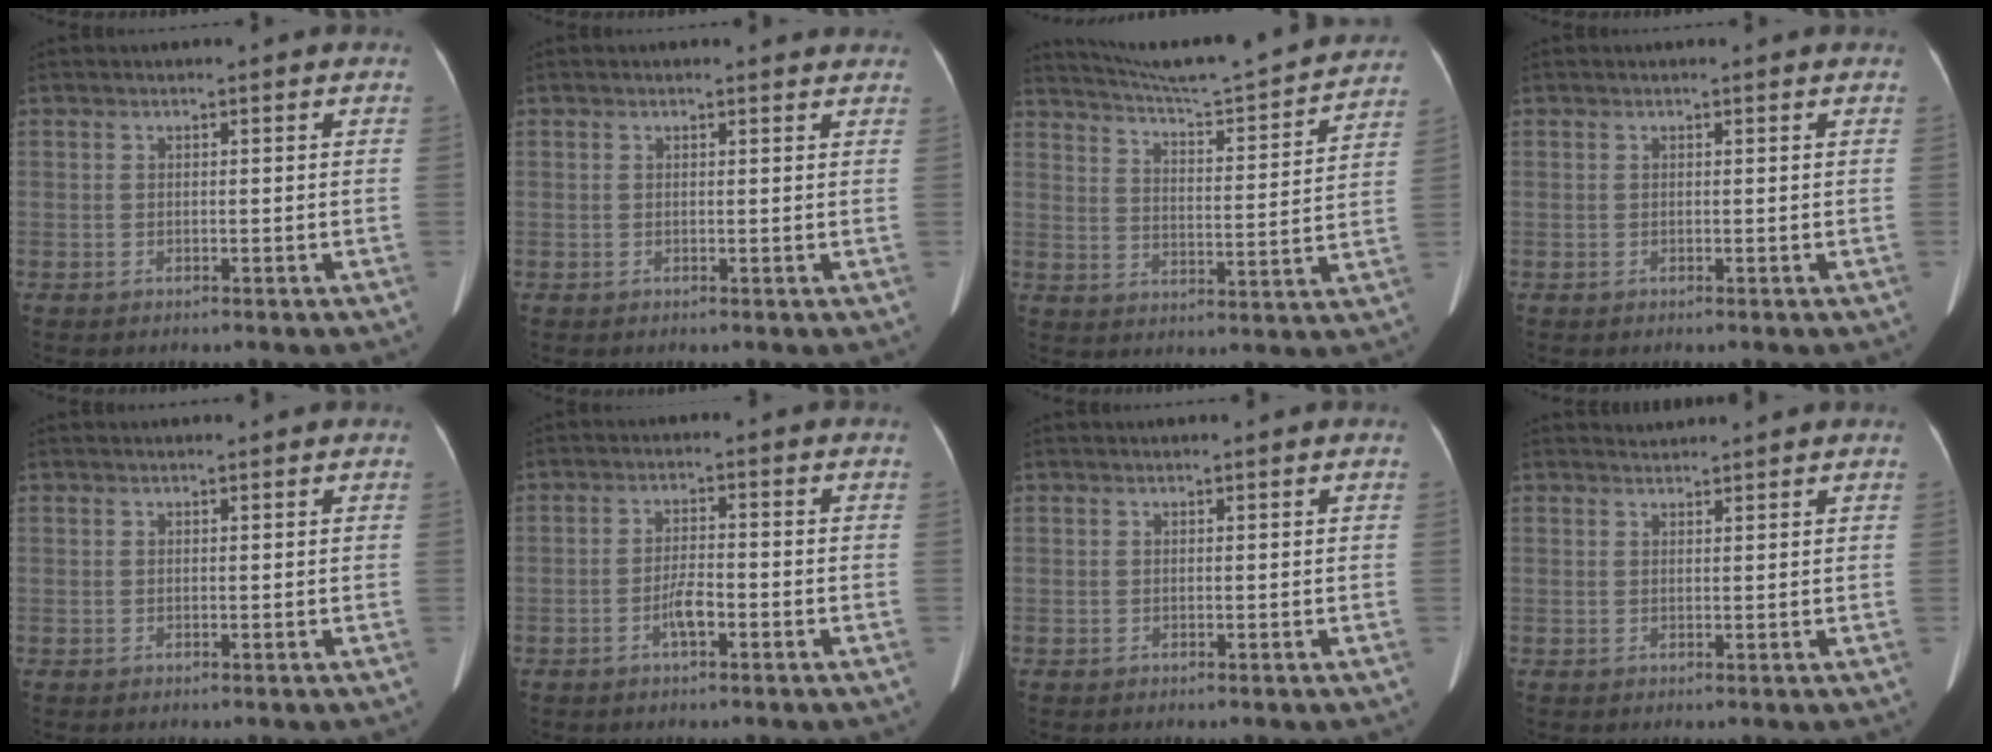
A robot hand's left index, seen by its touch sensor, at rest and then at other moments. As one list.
[{"total": 2.3, "force": [2.2, 0.5, 0.3], "torque": [-0.013, -0.003, 0.010]}, {"total": 20.3, "force": [19.1, 0.1, 6.9], "torque": [-0.114, -0.034, 0.257]}, {"total": 0.6, "force": [0.6, 0.0, 0.2], "torque": [-0.004, 0.004, 0.005]}, {"total": 0.6, "force": [0.6, 0.1, 0.2], "torque": [-0.008, 0.013, 0.011]}, {"total": 3.2, "force": [-1.6, 0.6, 2.7], "torque": [-0.052, 0.001, -0.030]}, {"total": 0.0}, {"total": 1.4, "force": [1.3, -0.3, -0.3], "torque": [-0.004, 0.008, 0.029]}]